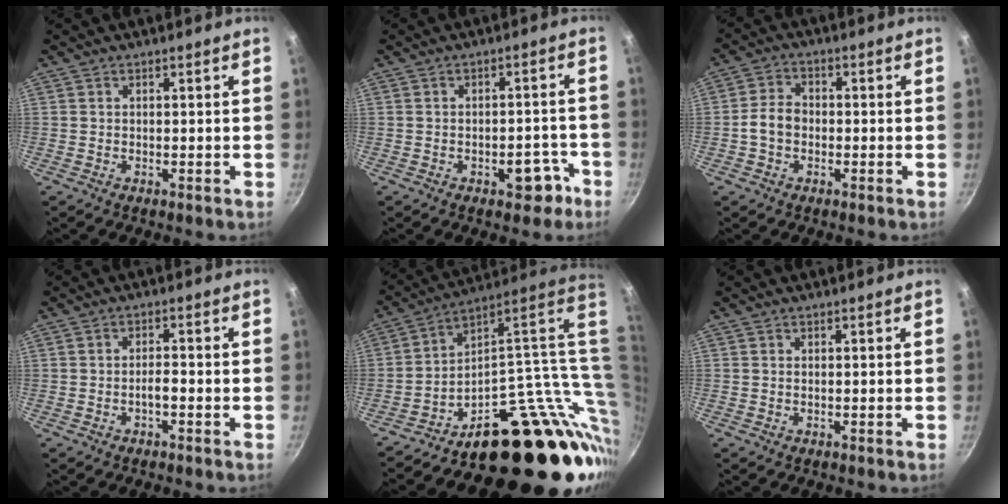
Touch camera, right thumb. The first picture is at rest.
{"total": 5.7, "force": [-3.0, 3.1, 3.7], "torque": [-0.017, 0.032, -0.029]}
{"total": 5.0, "force": [-1.0, 3.8, 3.1], "torque": [-0.047, 0.024, -0.028]}
{"total": 2.1, "force": [-1.1, 0.6, 1.7], "torque": [-0.025, 0.015, -0.020]}
{"total": 27.2, "force": [-0.4, 14.9, 22.7], "torque": [-0.242, 0.002, 0.006]}
{"total": 0.0}